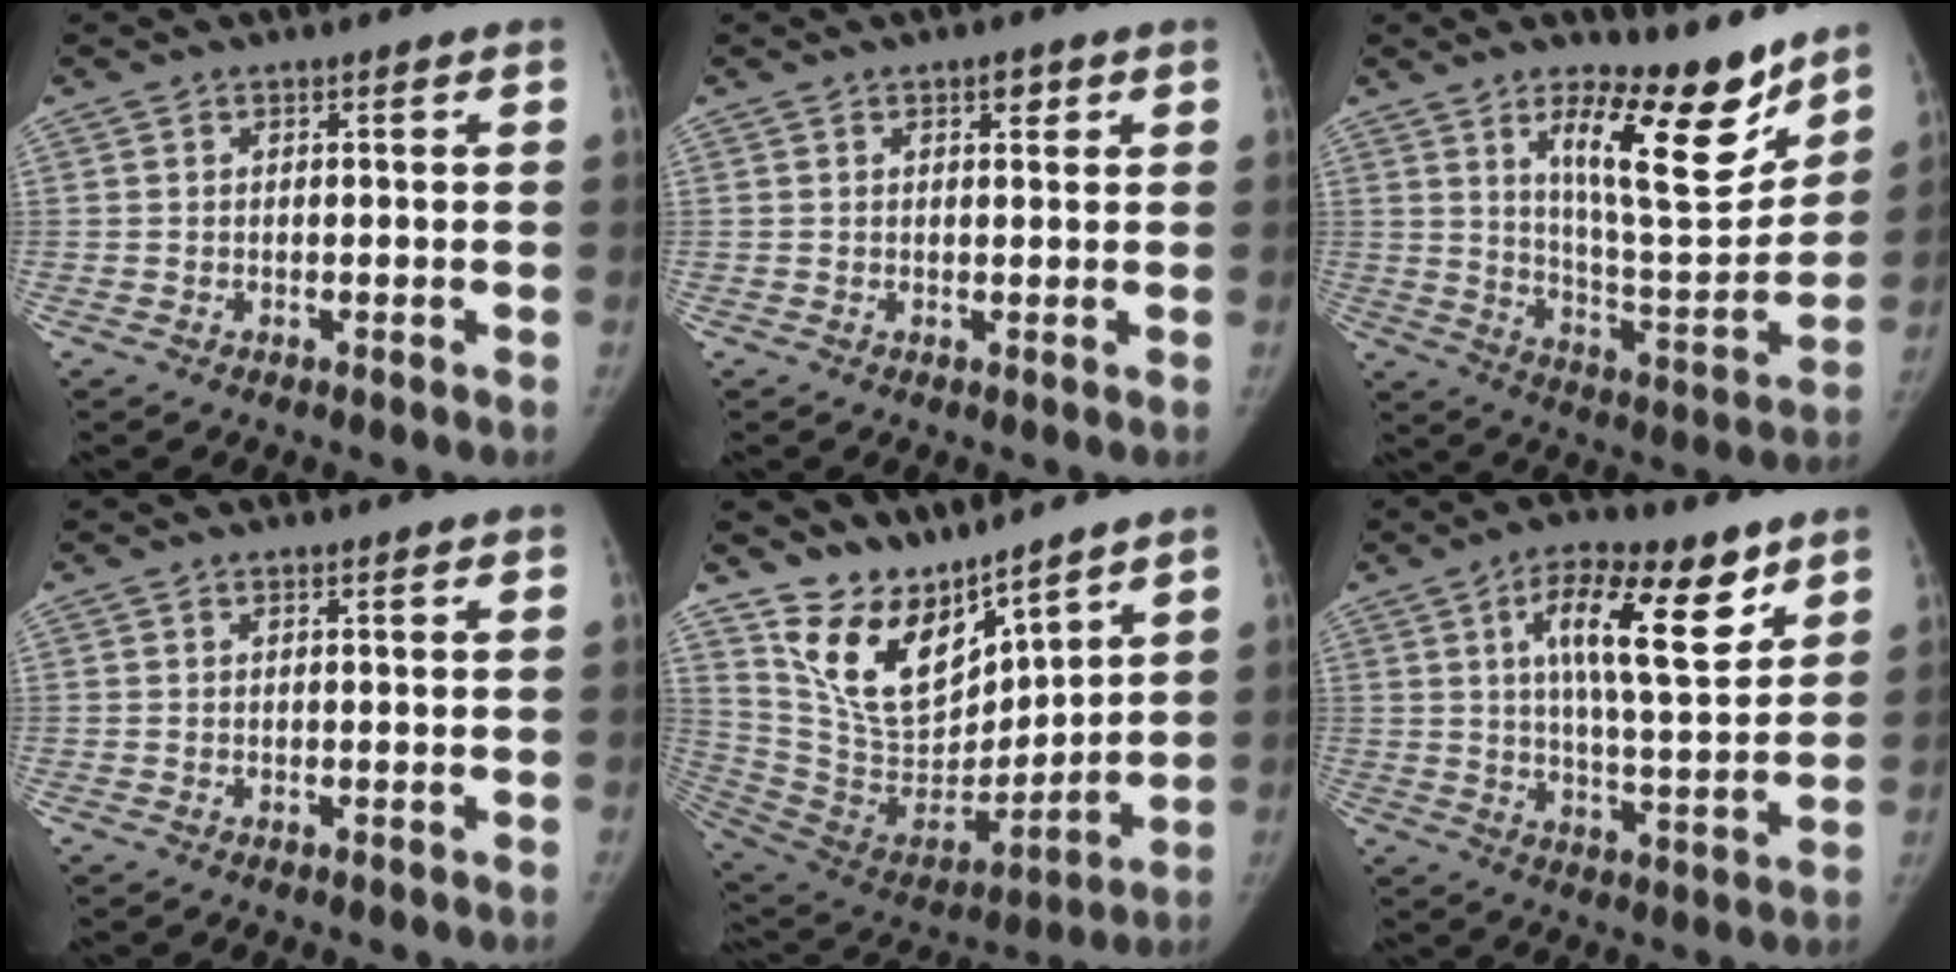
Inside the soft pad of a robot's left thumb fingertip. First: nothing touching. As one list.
[{"total": 2.2, "force": [1.2, 1.0, 1.6], "torque": [-0.015, -0.004, 0.017]}, {"total": 17.8, "force": [11.5, 5.5, 12.4], "torque": [-0.142, -0.098, 0.195]}, {"total": 0.6, "force": [0.5, 0.1, 0.3], "torque": [-0.007, -0.002, 0.009]}, {"total": 16.2, "force": [12.6, 7.4, 6.8], "torque": [-0.081, -0.086, 0.257]}, {"total": 15.3, "force": [7.3, 5.2, 12.4], "torque": [-0.172, -0.033, 0.119]}]